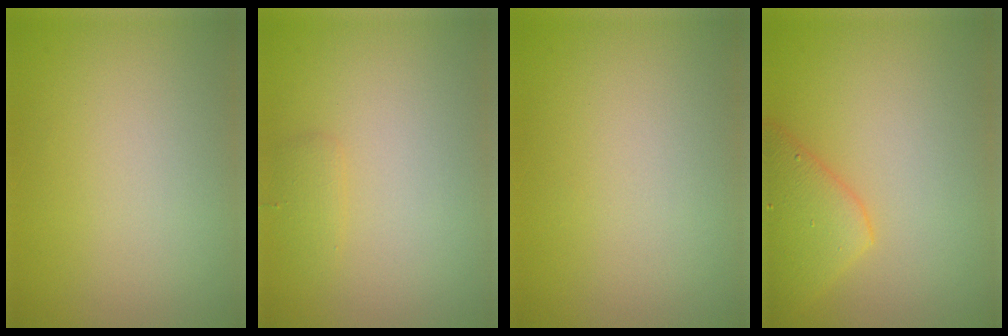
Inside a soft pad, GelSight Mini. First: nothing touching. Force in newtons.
{"total": 0.9, "press": 0.9, "slide": 0.0}
{"total": 0.0}
{"total": 2.9, "press": 2.9, "slide": 0.0}